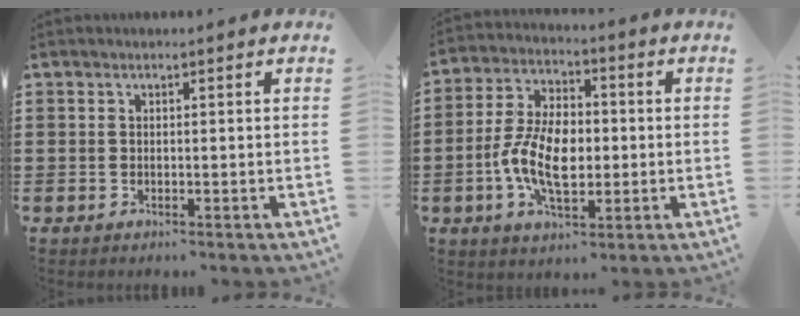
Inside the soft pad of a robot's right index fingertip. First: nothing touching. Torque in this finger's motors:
{"motor_torque": [2.14, 0.00, 0.68, 0.21]}